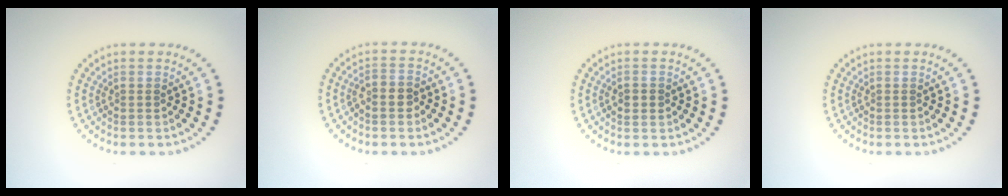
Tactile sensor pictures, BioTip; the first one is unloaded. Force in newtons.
{"total": 1.5, "press": 1.3, "slide": 0.8}
{"total": 1.8, "press": 1.8, "slide": 0.1}
{"total": 0.0}